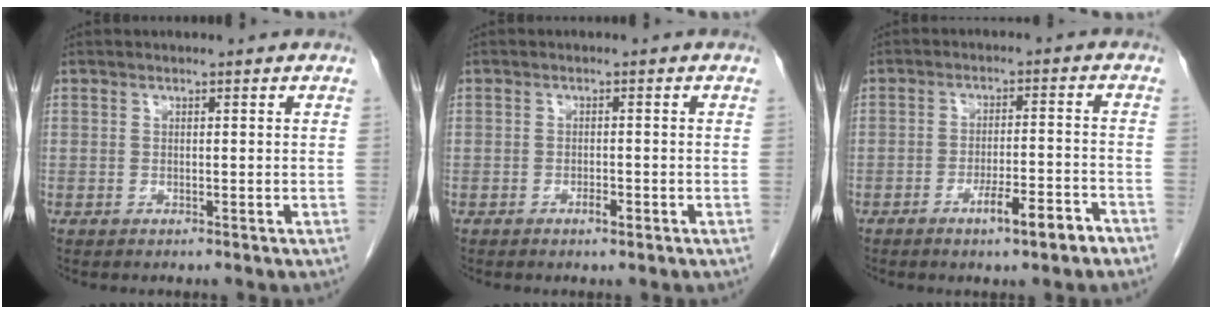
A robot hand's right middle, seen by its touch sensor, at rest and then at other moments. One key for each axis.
{"total": 1.3, "fx": -0.8, "fy": 0.3, "fz": 1.0, "tx": -0.020, "ty": 0.000, "tz": -0.011}
{"total": 6.1, "fx": -3.8, "fy": 0.6, "fz": 4.7, "tx": -0.074, "ty": -0.003, "tz": -0.059}